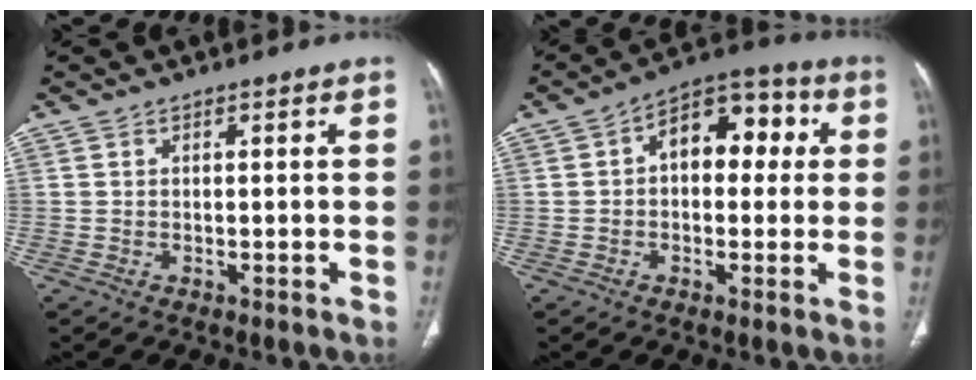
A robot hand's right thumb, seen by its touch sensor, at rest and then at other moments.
{"total": 11.6, "force": [1.8, 7.3, 8.9], "torque": [-0.087, 0.033, 0.015]}